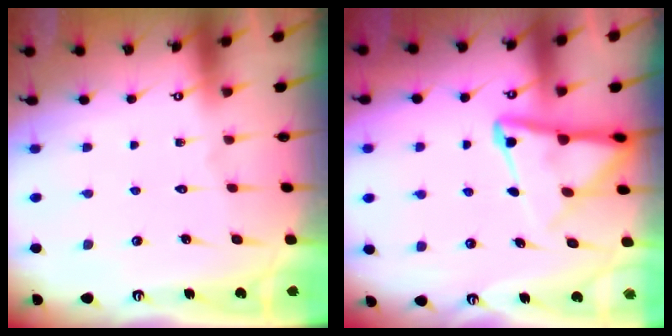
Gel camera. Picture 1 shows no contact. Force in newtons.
{"total": 9.1, "press": 9.1, "slide": 0.9}